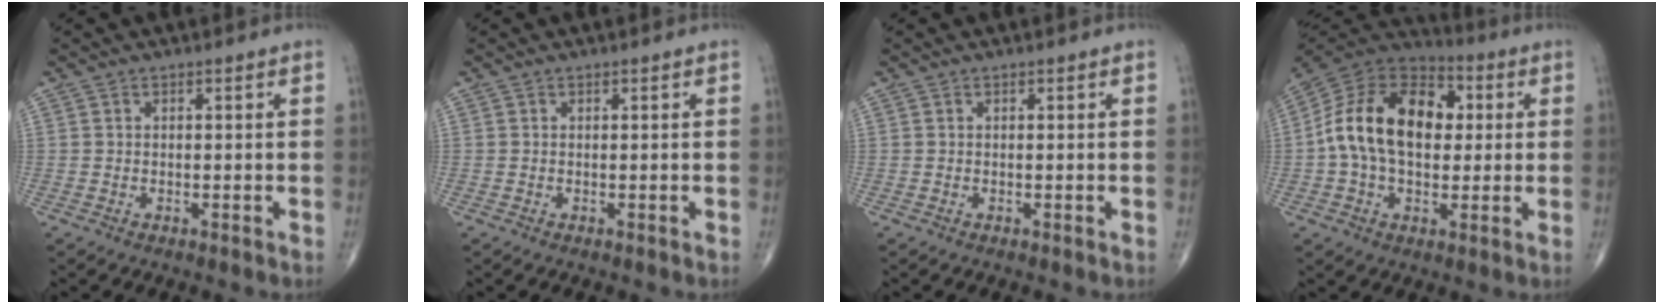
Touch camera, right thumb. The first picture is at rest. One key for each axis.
{"total": 0.0}
{"total": 0.0}
{"total": 19.8, "fx": 1.7, "fy": 12.9, "fz": 14.9, "tx": -0.249, "ty": 0.027, "tz": 0.022}